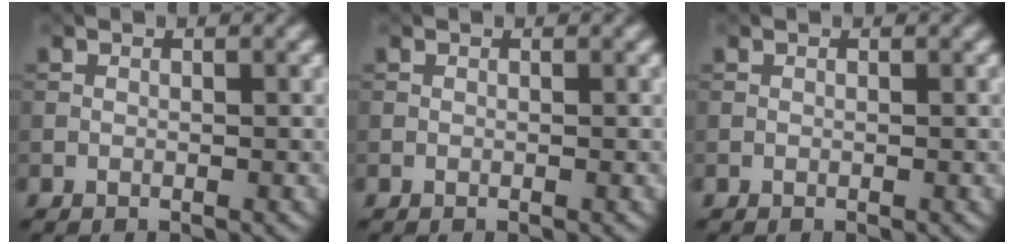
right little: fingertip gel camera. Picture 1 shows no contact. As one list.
[{"total": 0.0}, {"total": 0.0}]